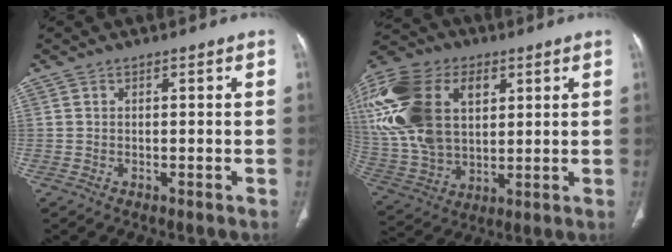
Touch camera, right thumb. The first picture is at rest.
{"total": 27.8, "force": [8.2, 17.7, 19.8], "torque": [-0.441, 0.018, 0.161]}